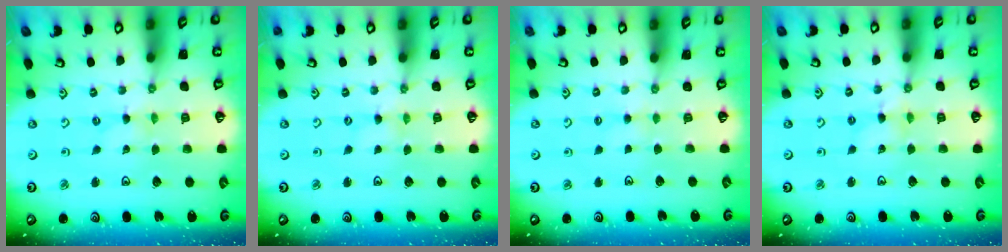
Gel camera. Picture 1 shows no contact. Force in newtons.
{"total": 0.0}
{"total": 1.6, "press": 1.6, "slide": 0.3}
{"total": 2.0, "press": 2.0, "slide": 0.3}